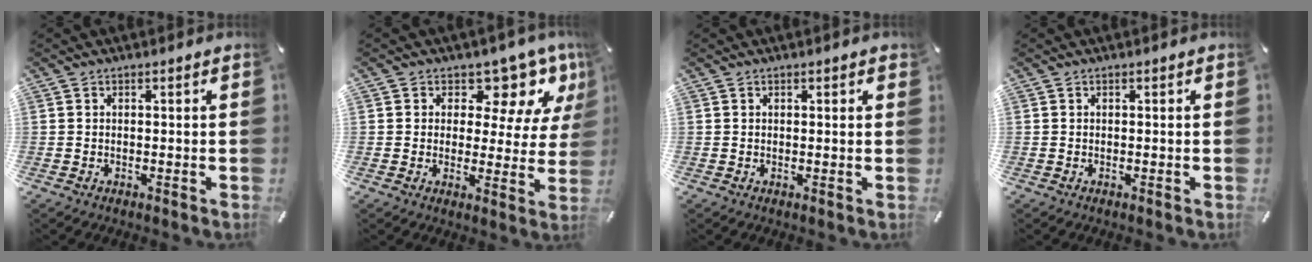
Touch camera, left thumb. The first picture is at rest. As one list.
[{"total": 10.8, "force": [7.2, 6.1, 5.3], "torque": [-0.070, -0.055, 0.125]}, {"total": 0.6, "force": [0.4, 0.2, 0.5], "torque": [-0.008, 0.002, 0.007]}, {"total": 0.0}]